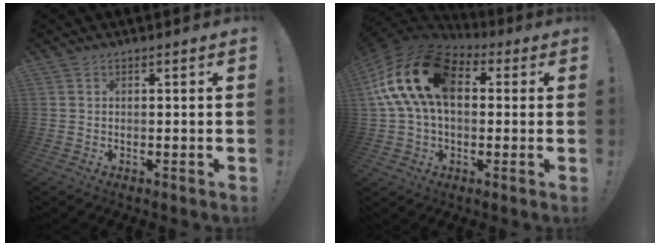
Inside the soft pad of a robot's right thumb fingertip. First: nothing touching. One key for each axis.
{"total": 20.5, "fx": 4.9, "fy": 12.7, "fz": 15.4, "tx": -0.284, "ty": 0.004, "tz": 0.092}